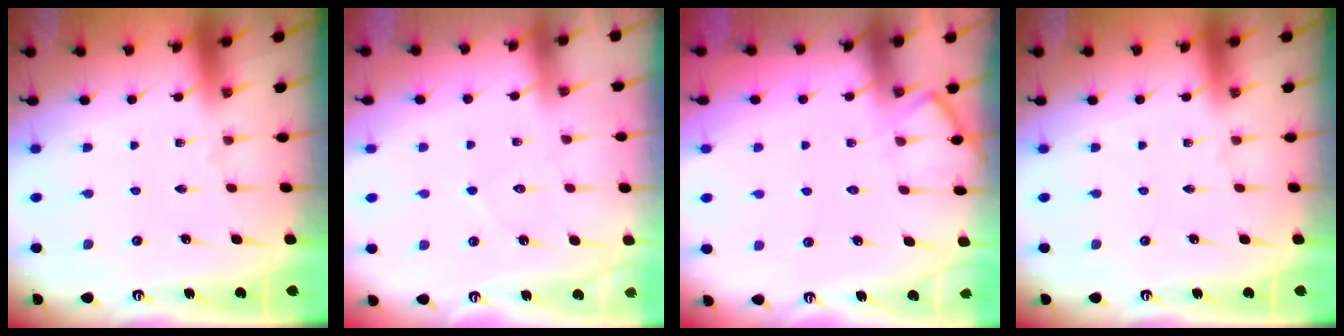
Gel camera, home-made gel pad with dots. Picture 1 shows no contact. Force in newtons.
{"total": 4.0, "press": 4.0, "slide": 0.4}
{"total": 6.2, "press": 6.2, "slide": 0.6}
{"total": 0.0}